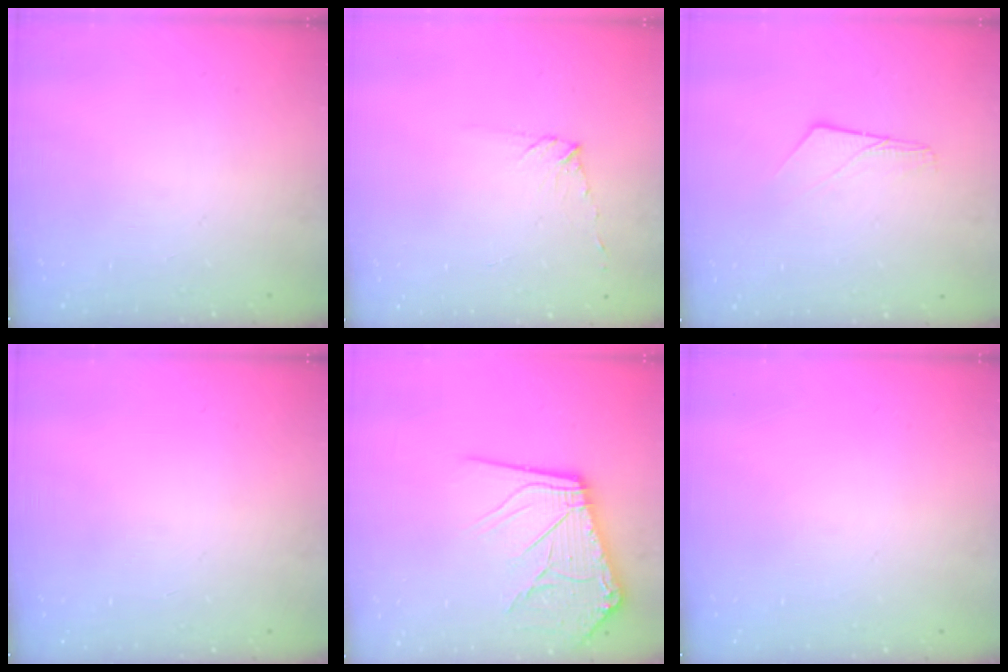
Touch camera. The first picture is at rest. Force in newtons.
{"total": 5.3, "press": 5.3, "slide": 0.6}
{"total": 5.7, "press": 5.7, "slide": 0.5}
{"total": 0.0}
{"total": 14.8, "press": 14.7, "slide": 2.0}
{"total": 0.0}